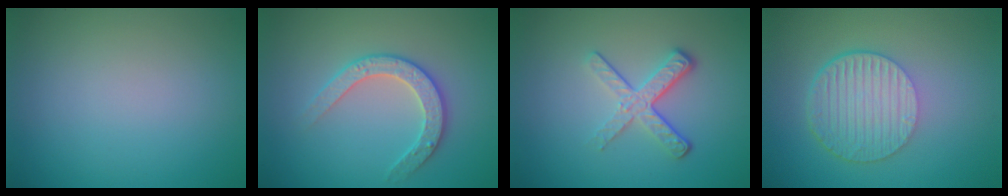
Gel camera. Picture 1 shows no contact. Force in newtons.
{"total": 2.8, "press": 2.7, "slide": 0.6}
{"total": 3.7, "press": 2.5, "slide": 2.7}
{"total": 6.0, "press": 4.1, "slide": 4.4}